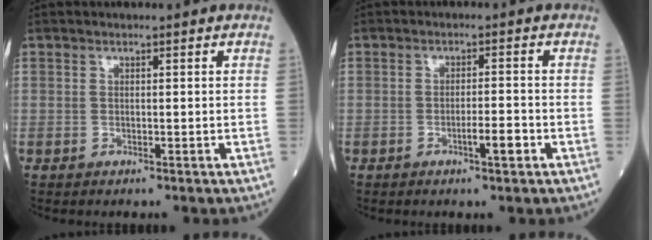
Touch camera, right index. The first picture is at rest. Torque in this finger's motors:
{"motor_torque": [0.16, 0.01, 0.05, 0.05]}